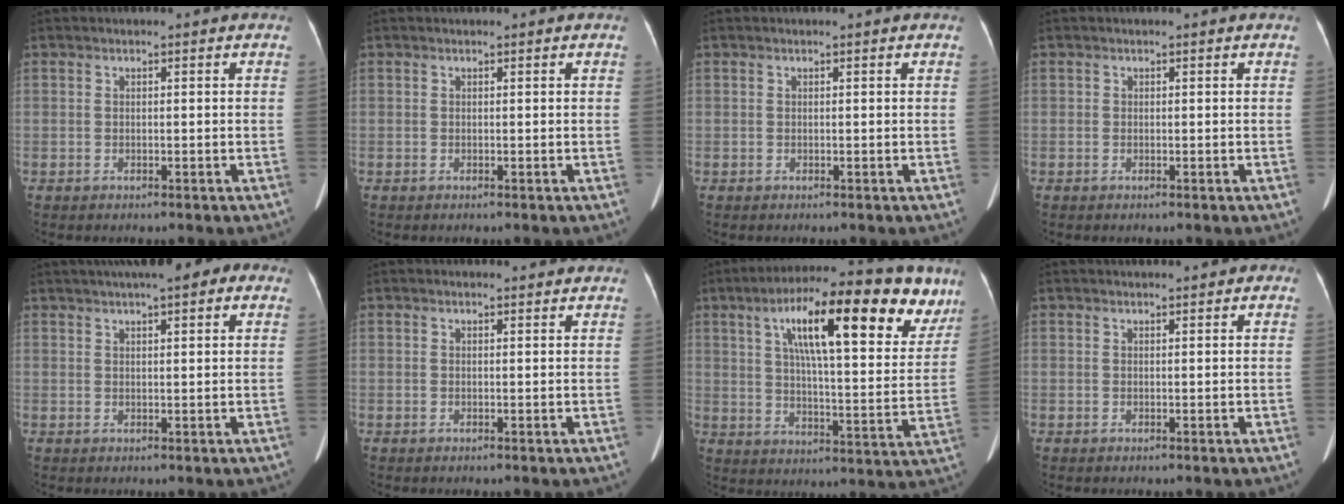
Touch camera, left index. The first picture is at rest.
{"total": 0.0}
{"total": 0.0}
{"total": 0.0}
{"total": 9.9, "force": [6.8, 2.1, 7.0], "torque": [-0.100, 0.034, 0.090]}
{"total": 1.6, "force": [1.6, 0.3, 0.1], "torque": [-0.011, 0.005, 0.019]}
{"total": 21.6, "force": [11.6, 5.2, 17.5], "torque": [-0.254, 0.032, 0.174]}
{"total": 2.3, "force": [1.8, 0.7, 1.3], "torque": [-0.016, 0.021, 0.022]}